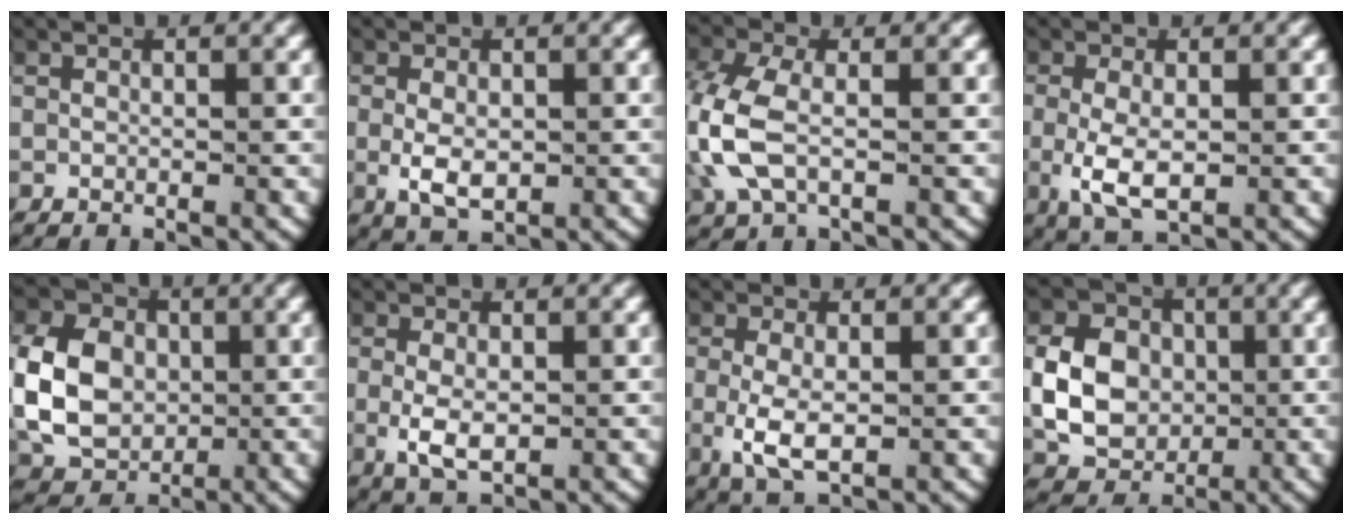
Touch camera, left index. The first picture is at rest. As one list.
[{"total": 4.0, "force": [-0.8, 2.5, 3.0], "torque": [-0.068, -0.019, -0.003]}, {"total": 4.3, "force": [-0.3, 2.8, 3.3], "torque": [-0.111, -0.019, 0.007]}, {"total": 4.4, "force": [-0.9, 2.3, 3.6], "torque": [-0.084, -0.015, -0.008]}, {"total": 8.7, "force": [-0.4, 7.3, 4.7], "torque": [-0.108, -0.025, 0.003]}, {"total": 3.6, "force": [-0.6, 1.9, 2.9], "torque": [-0.070, -0.014, -0.002]}, {"total": 4.1, "force": [-0.8, 1.9, 3.5], "torque": [-0.079, -0.013, -0.006]}, {"total": 7.6, "force": [-0.2, 6.5, 4.1], "torque": [-0.082, -0.016, 0.002]}]